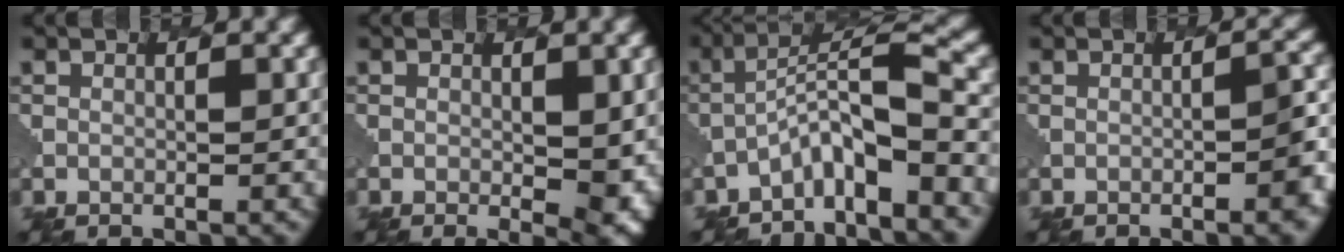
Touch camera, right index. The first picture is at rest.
{"total": 5.6, "force": [-0.7, 2.5, 5.0], "torque": [-0.072, -0.009, -0.004]}
{"total": 5.5, "force": [-3.3, 1.0, 4.3], "torque": [-0.076, 0.015, -0.067]}
{"total": 3.4, "force": [-1.3, 0.8, 3.0], "torque": [-0.036, 0.007, -0.023]}